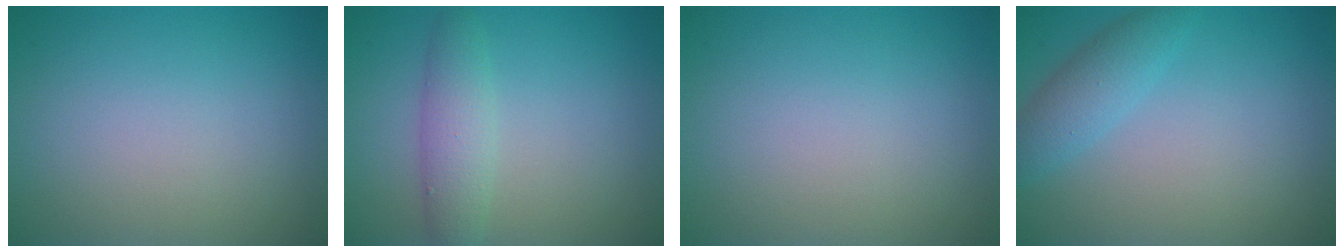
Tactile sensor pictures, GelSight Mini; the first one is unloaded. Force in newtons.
{"total": 2.9, "press": 2.9, "slide": 0.0}
{"total": 0.0}
{"total": 2.7, "press": 2.7, "slide": 0.1}